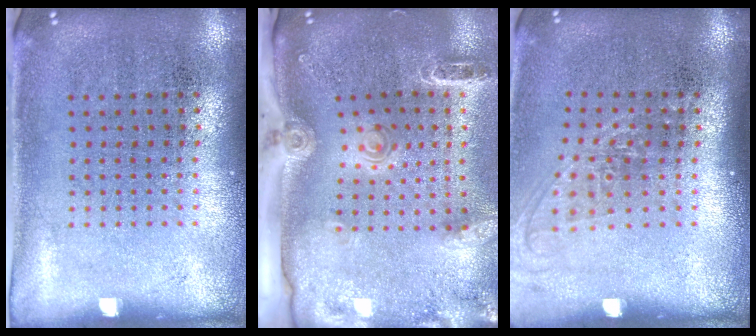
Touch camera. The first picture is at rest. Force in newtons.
{"total": 2.6, "press": 1.9, "slide": 1.7}
{"total": 1.3, "press": 1.0, "slide": 0.8}